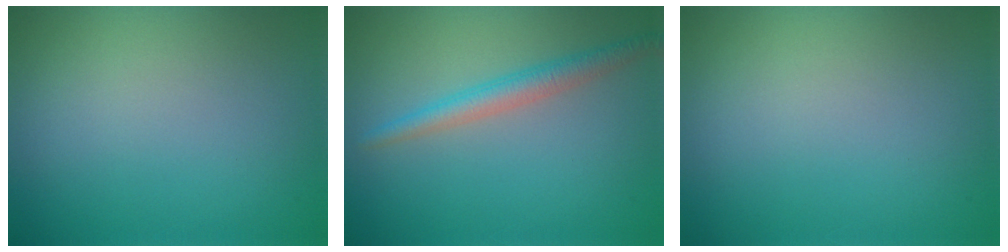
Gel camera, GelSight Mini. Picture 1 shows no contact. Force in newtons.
{"total": 2.5, "press": 2.5, "slide": 0.0}
{"total": 0.0}